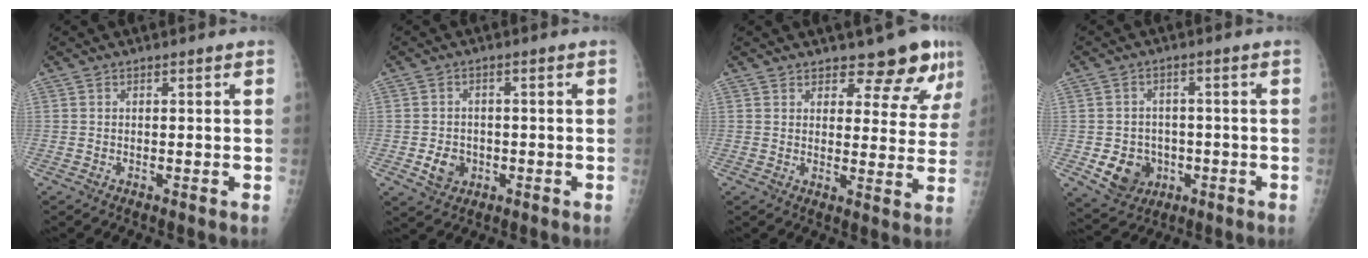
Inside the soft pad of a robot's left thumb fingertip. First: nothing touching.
{"total": 4.5, "force": [-1.2, 3.7, 2.2], "torque": [-0.024, 0.005, -0.015]}
{"total": 9.1, "force": [7.4, 3.6, 3.9], "torque": [-0.016, -0.050, 0.085]}
{"total": 7.8, "force": [-2.1, 6.8, 3.3], "torque": [-0.027, 0.010, -0.022]}